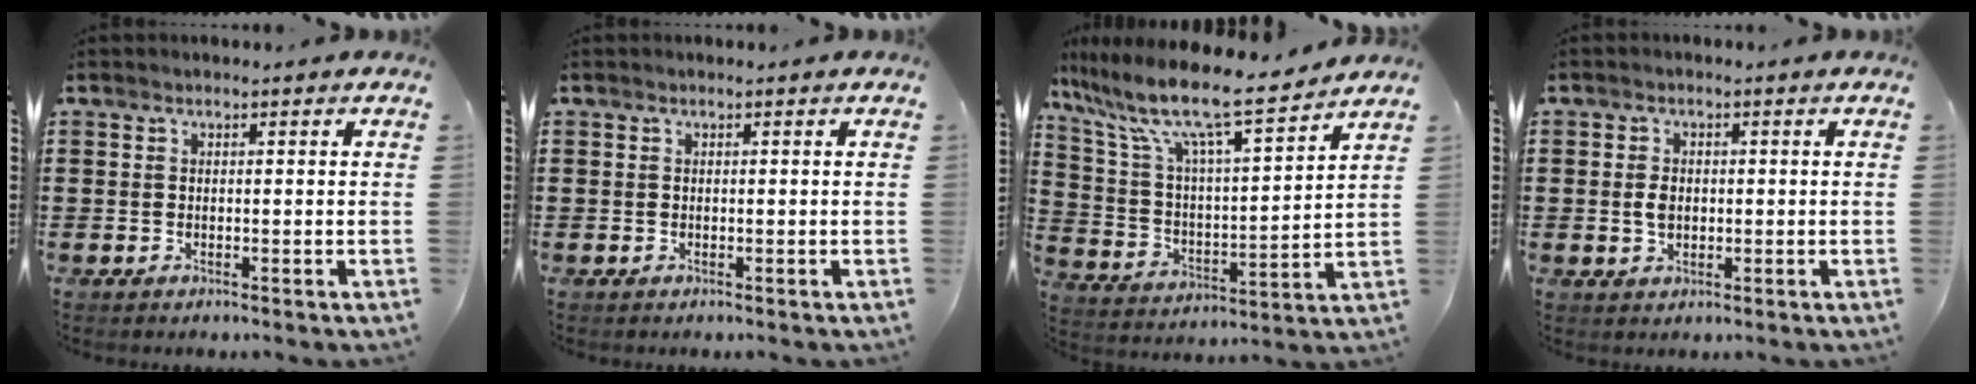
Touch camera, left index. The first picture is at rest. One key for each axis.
{"total": 0.0}
{"total": 10.3, "fx": 8.6, "fy": 0.7, "fz": 5.6, "tx": -0.143, "ty": -0.058, "tz": 0.141}
{"total": 2.5, "fx": 0.0, "fy": 1.7, "fz": 1.9, "tx": -0.039, "ty": 0.004, "tz": -0.001}